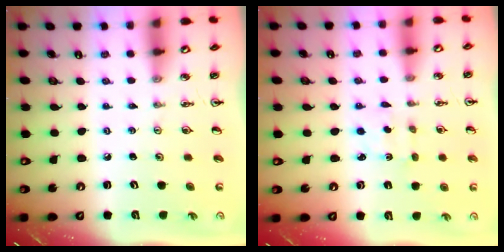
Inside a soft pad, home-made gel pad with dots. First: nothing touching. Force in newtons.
{"total": 2.8, "press": 2.8, "slide": 0.5}